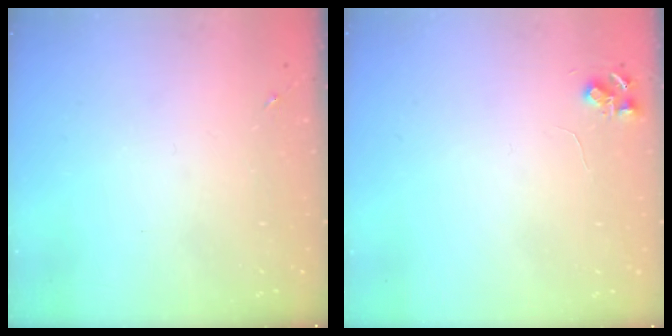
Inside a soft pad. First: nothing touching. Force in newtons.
{"total": 5.8, "press": 5.8, "slide": 0.8}